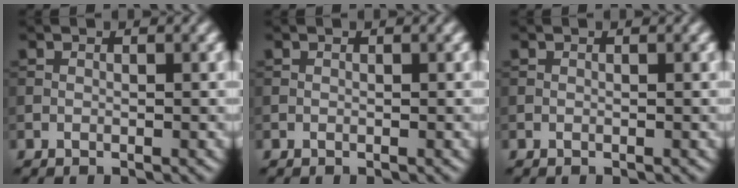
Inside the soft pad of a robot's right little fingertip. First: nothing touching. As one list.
[{"total": 0.0}, {"total": 0.0}]